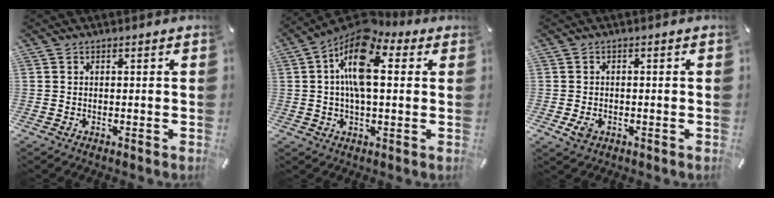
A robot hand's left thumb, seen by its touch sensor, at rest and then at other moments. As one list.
[{"total": 13.9, "force": [3.7, 6.8, 11.5], "torque": [-0.226, -0.015, 0.059]}, {"total": 2.8, "force": [-0.9, 1.9, 1.9], "torque": [-0.047, -0.001, -0.020]}]